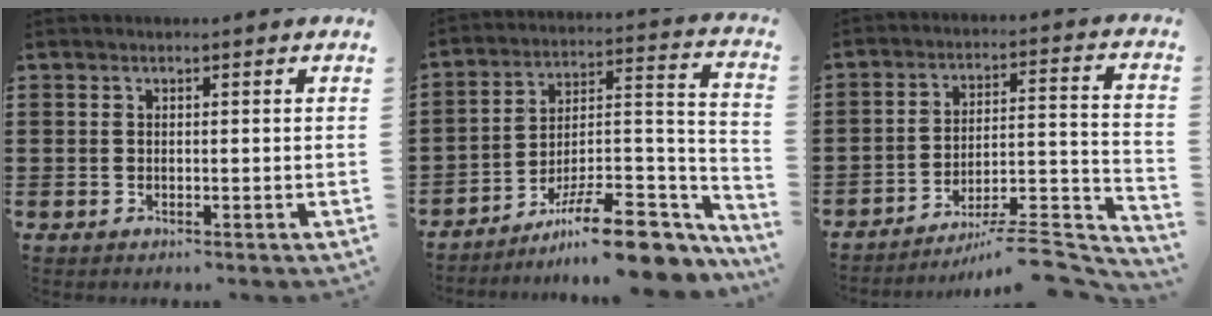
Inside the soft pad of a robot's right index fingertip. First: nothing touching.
{"total": 13.0, "force": [-9.3, 3.6, 8.3], "torque": [-0.117, 0.037, -0.160]}
{"total": 8.1, "force": [-7.0, 1.0, 4.0], "torque": [-0.054, 0.006, -0.135]}